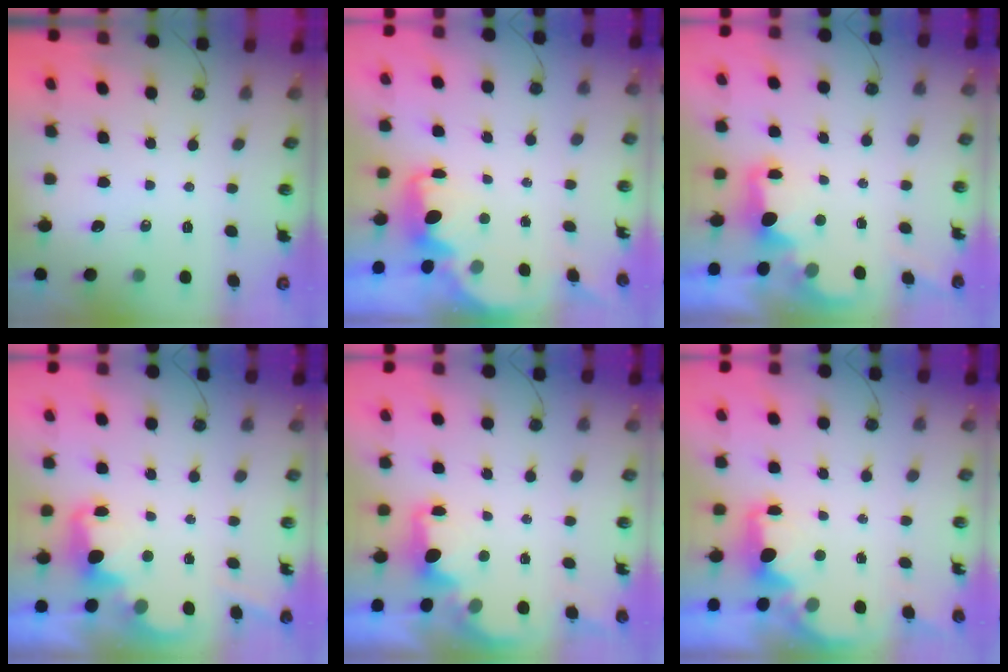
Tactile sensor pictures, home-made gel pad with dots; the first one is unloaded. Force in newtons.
{"total": 2.2, "press": 2.1, "slide": 0.6}
{"total": 2.4, "press": 2.2, "slide": 0.7}
{"total": 2.2, "press": 2.2, "slide": 0.5}
{"total": 2.7, "press": 2.6, "slide": 0.6}
{"total": 2.3, "press": 2.2, "slide": 0.8}